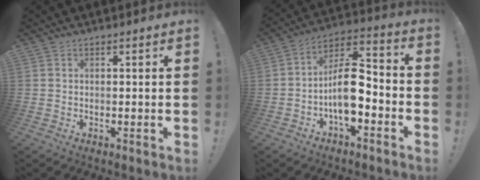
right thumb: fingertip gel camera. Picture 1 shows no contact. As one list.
[{"total": 13.1, "force": [-3.8, 7.8, 9.9], "torque": [-0.168, 0.025, -0.063]}]